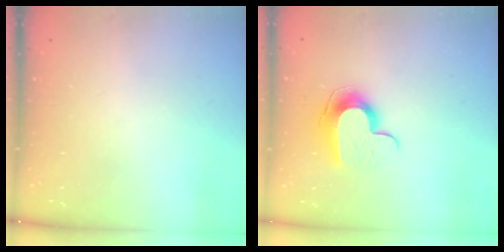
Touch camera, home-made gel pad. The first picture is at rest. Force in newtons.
{"total": 10.2, "press": 10.2, "slide": 0.6}